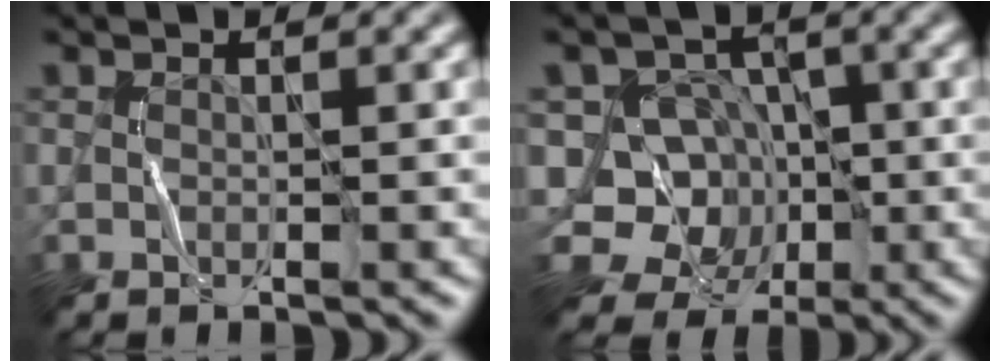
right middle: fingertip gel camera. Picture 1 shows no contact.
{"total": 7.2, "force": [-2.0, 6.6, 1.8], "torque": [-0.006, 0.004, -0.049]}